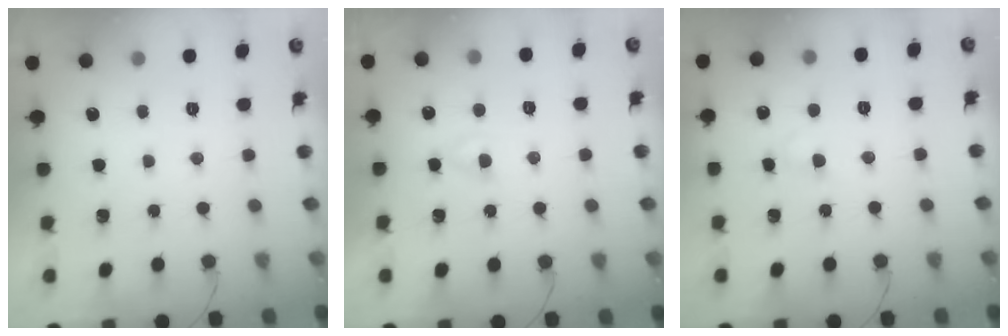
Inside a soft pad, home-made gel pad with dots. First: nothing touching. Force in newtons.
{"total": 1.6, "press": 1.4, "slide": 0.8}
{"total": 2.1, "press": 1.8, "slide": 1.0}